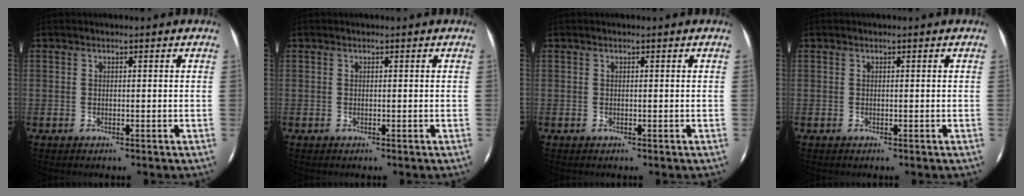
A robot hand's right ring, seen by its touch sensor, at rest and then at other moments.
{"total": 0.0}
{"total": 0.0}
{"total": 0.0}